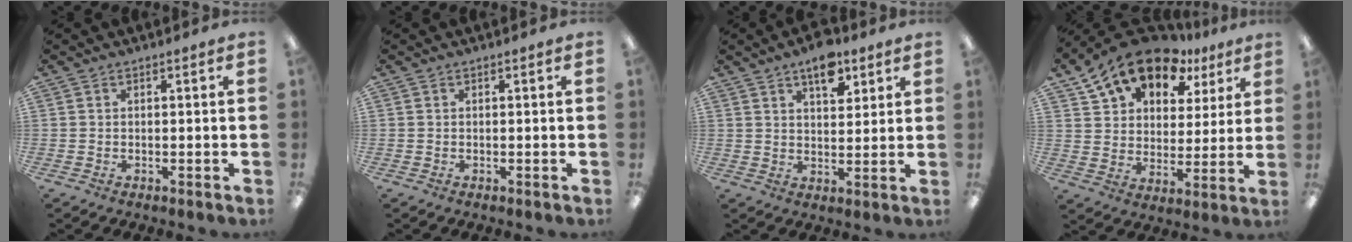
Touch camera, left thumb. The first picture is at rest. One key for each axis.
{"total": 0.0}
{"total": 8.6, "fx": 5.5, "fy": 4.3, "fz": 5.0, "tx": -0.062, "ty": -0.025, "tz": 0.091}
{"total": 16.2, "fx": 12.4, "fy": 8.3, "fz": 6.1, "tx": -0.120, "ty": -0.078, "tz": 0.225}